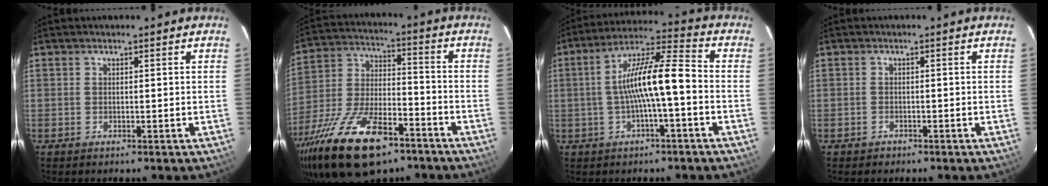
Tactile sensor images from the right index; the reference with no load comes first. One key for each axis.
{"total": 23.6, "fx": -14.7, "fy": 9.9, "fz": 15.6, "tx": -0.316, "ty": -0.031, "tz": -0.250}
{"total": 11.3, "fx": -1.9, "fy": 1.6, "fz": 11.1, "tx": -0.200, "ty": 0.024, "tz": -0.032}
{"total": 1.2, "fx": -0.8, "fy": 0.8, "fz": 0.1, "tx": -0.002, "ty": 0.005, "tz": -0.010}